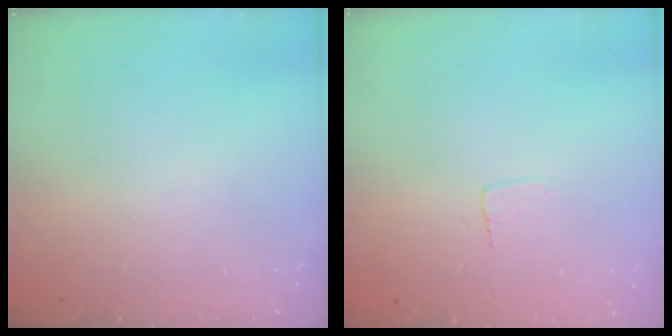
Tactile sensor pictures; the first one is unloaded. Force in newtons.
{"total": 2.6, "press": 2.6, "slide": 0.1}